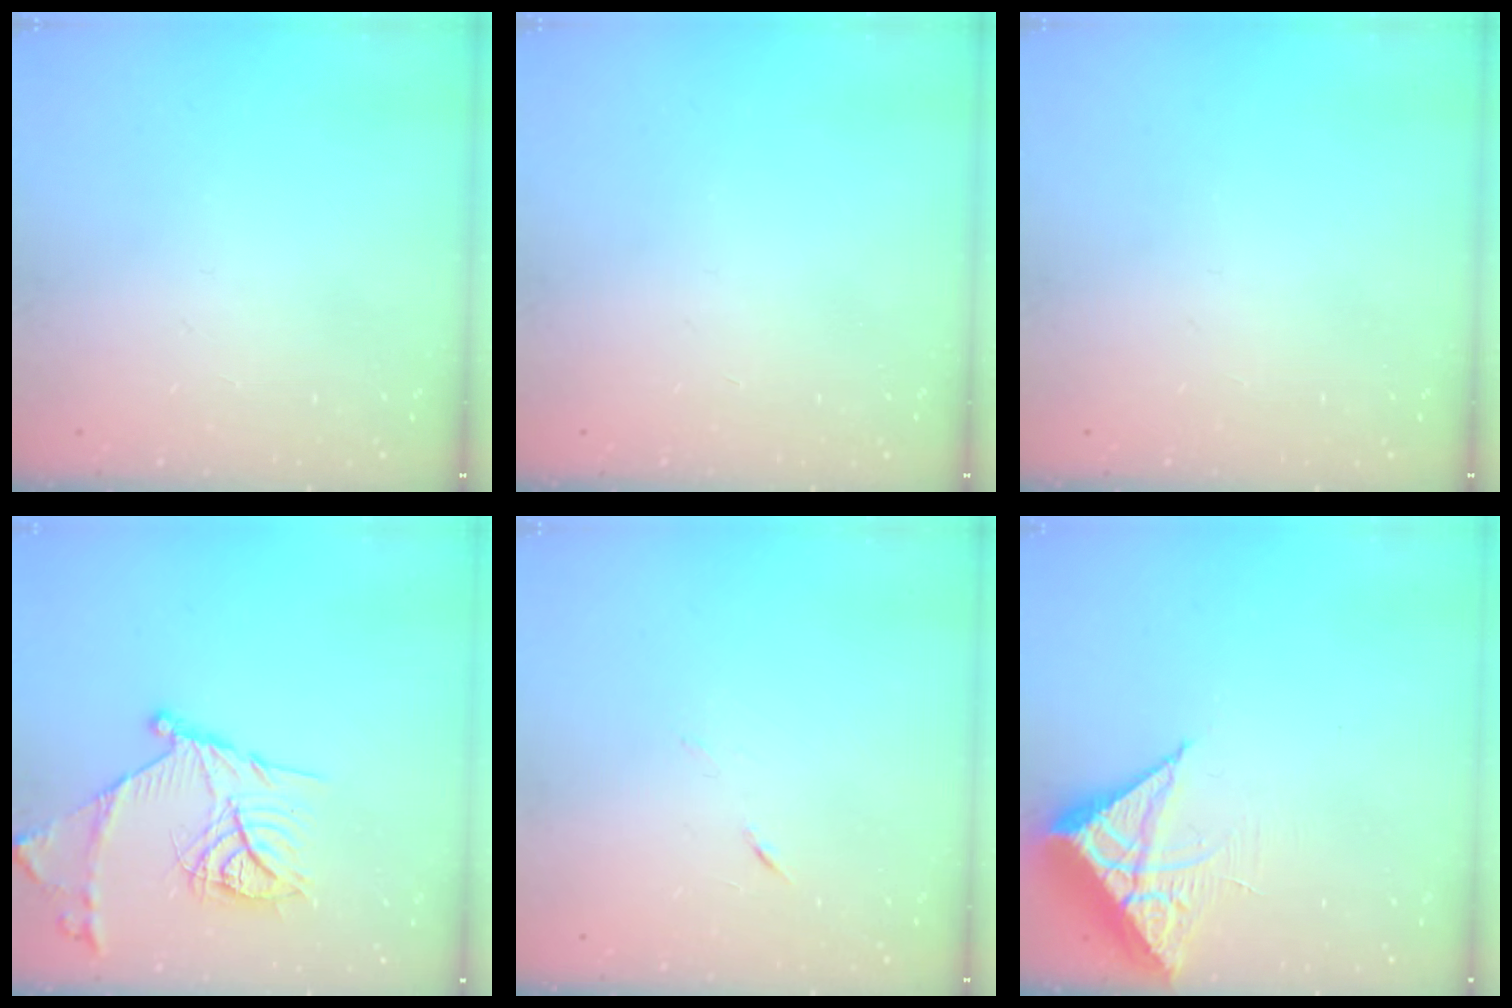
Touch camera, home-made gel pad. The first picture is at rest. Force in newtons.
{"total": 0.0}
{"total": 0.0}
{"total": 18.4, "press": 18.4, "slide": 1.3}
{"total": 4.0, "press": 3.9, "slide": 0.8}
{"total": 7.7, "press": 7.7, "slide": 0.5}